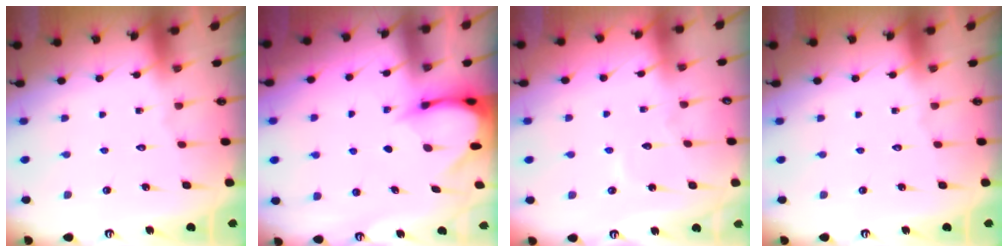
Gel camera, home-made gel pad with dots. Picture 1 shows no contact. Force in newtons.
{"total": 3.4, "press": 3.4, "slide": 0.3}
{"total": 4.0, "press": 4.0, "slide": 0.2}
{"total": 0.0}